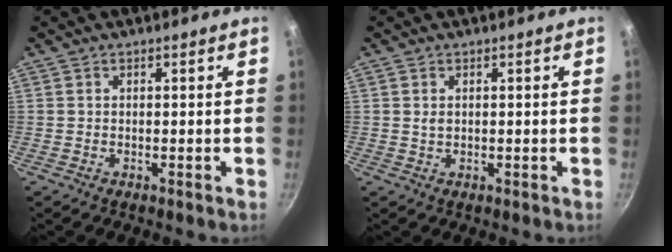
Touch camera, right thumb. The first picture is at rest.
{"total": 1.2, "force": [0.3, 0.7, 0.9], "torque": [-0.016, -0.002, 0.006]}